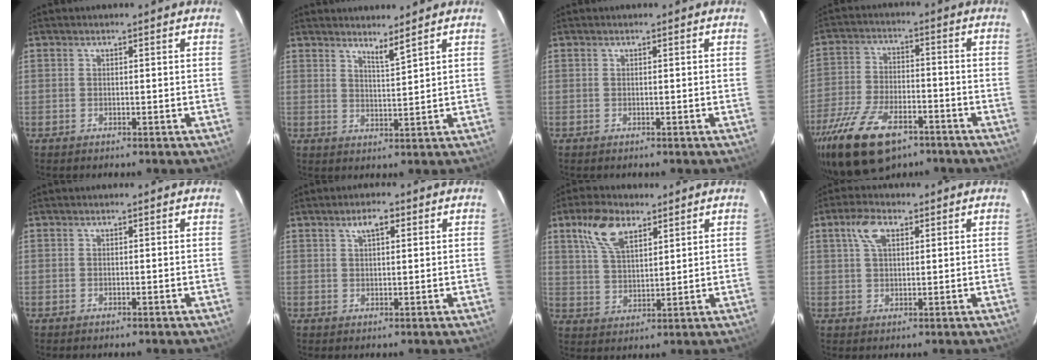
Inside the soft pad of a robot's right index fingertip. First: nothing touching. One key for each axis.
{"total": 3.0, "fx": 2.6, "fy": -0.4, "fz": 1.5, "tx": -0.028, "ty": -0.010, "tz": 0.040}
{"total": 0.0}
{"total": 17.7, "fx": -11.4, "fy": 8.5, "fz": 10.6, "tx": -0.236, "ty": -0.030, "tz": -0.201}
{"total": 0.0}
{"total": 3.3, "fx": 1.7, "fy": 1.3, "fz": 2.5, "tx": -0.044, "ty": 0.010, "tz": 0.029}
{"total": 9.3, "fx": 5.3, "fy": 4.5, "fz": 6.1, "tx": -0.123, "ty": 0.020, "tz": 0.106}
{"total": 5.4, "fx": 2.4, "fy": 2.8, "fz": 4.0, "tx": -0.078, "ty": 0.015, "tz": 0.046}